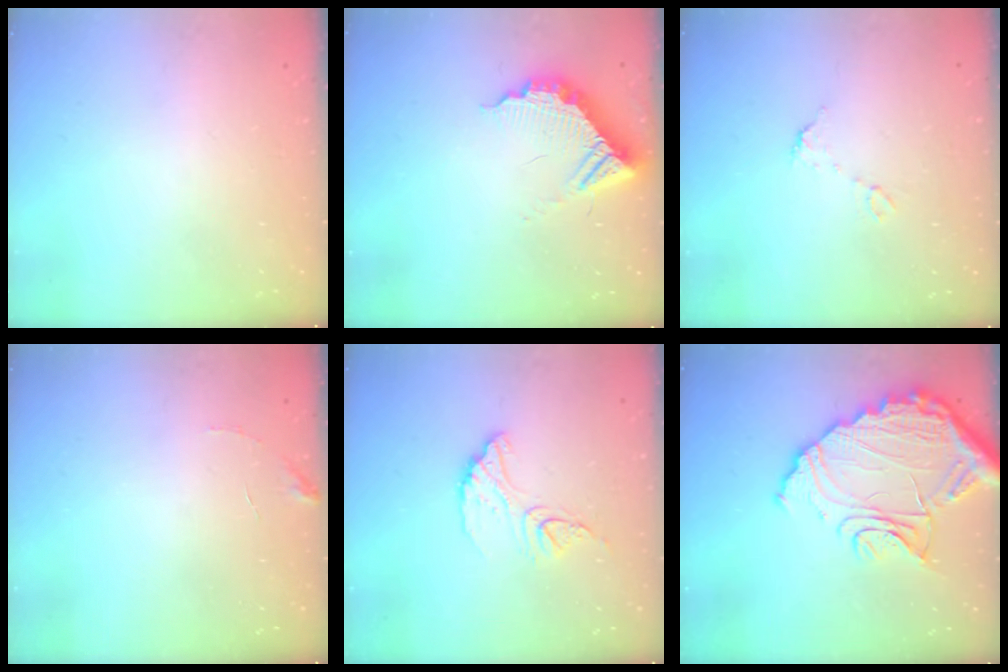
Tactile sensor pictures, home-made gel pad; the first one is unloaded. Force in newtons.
{"total": 12.3, "press": 12.3, "slide": 0.7}
{"total": 5.0, "press": 4.9, "slide": 0.4}
{"total": 5.7, "press": 5.7, "slide": 0.3}
{"total": 10.9, "press": 10.9, "slide": 1.0}
{"total": 21.3, "press": 21.2, "slide": 1.7}